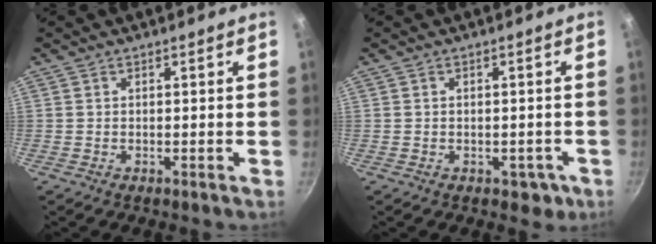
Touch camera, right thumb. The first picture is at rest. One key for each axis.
{"total": 3.2, "fx": -1.2, "fy": 2.3, "fz": 1.9, "tx": -0.006, "ty": 0.017, "tz": -0.001}